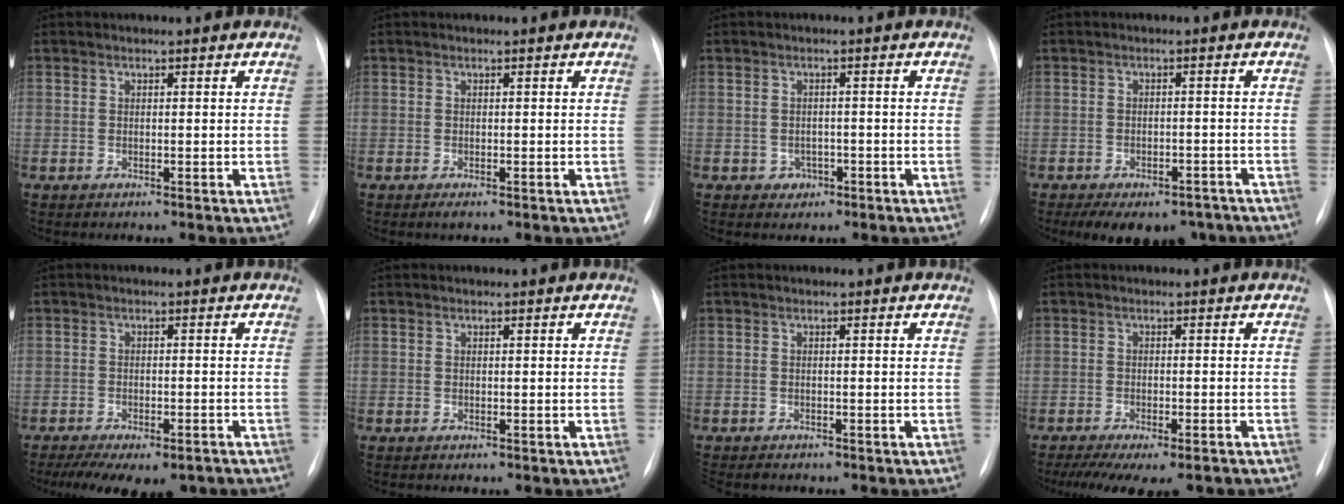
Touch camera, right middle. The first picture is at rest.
{"total": 0.7, "force": [-0.4, 0.2, 0.6], "torque": [-0.009, -0.002, -0.005]}
{"total": 1.9, "force": [-0.9, 1.6, 0.4], "torque": [0.000, 0.007, -0.009]}
{"total": 12.3, "force": [-9.0, 6.3, 5.4], "torque": [-0.086, 0.007, -0.112]}
{"total": 12.7, "force": [-9.5, 5.1, 6.8], "torque": [-0.124, -0.013, -0.126]}
{"total": 0.0}
{"total": 3.2, "force": [-2.7, 1.2, 1.2], "torque": [-0.015, -0.006, -0.035]}
{"total": 12.2, "force": [-9.7, 3.3, 6.6], "torque": [-0.114, -0.017, -0.132]}